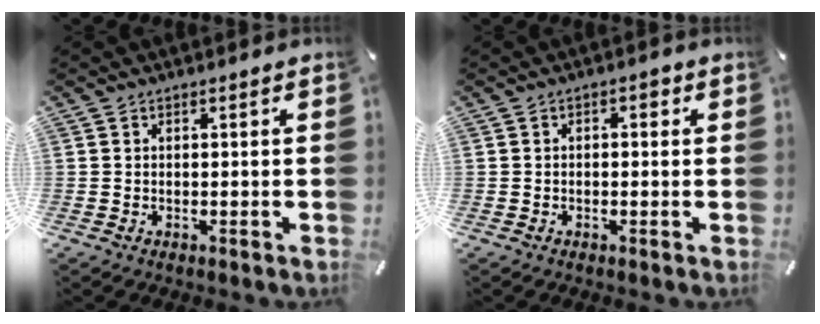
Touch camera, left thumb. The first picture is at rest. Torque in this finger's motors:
{"motor_torque": [-0.19, 0.04, -0.18, -0.08, 0.03]}